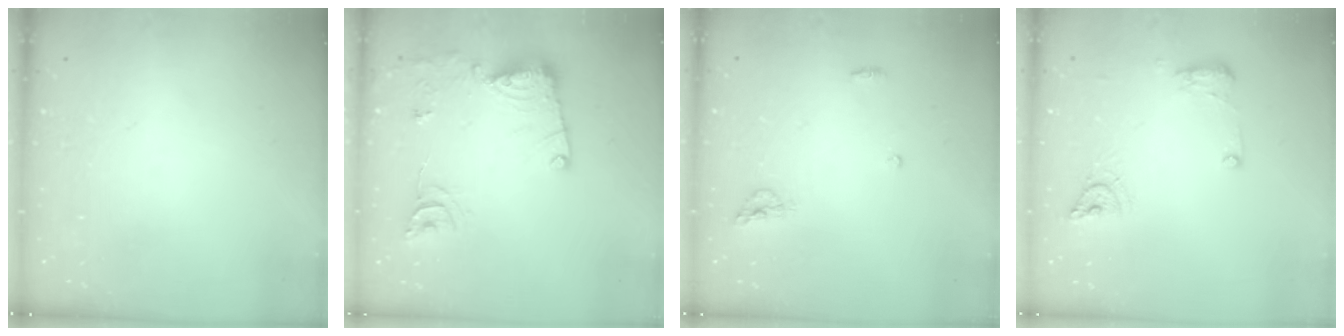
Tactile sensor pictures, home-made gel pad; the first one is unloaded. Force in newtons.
{"total": 14.7, "press": 14.7, "slide": 0.7}
{"total": 4.7, "press": 4.7, "slide": 0.2}
{"total": 9.6, "press": 9.5, "slide": 1.4}